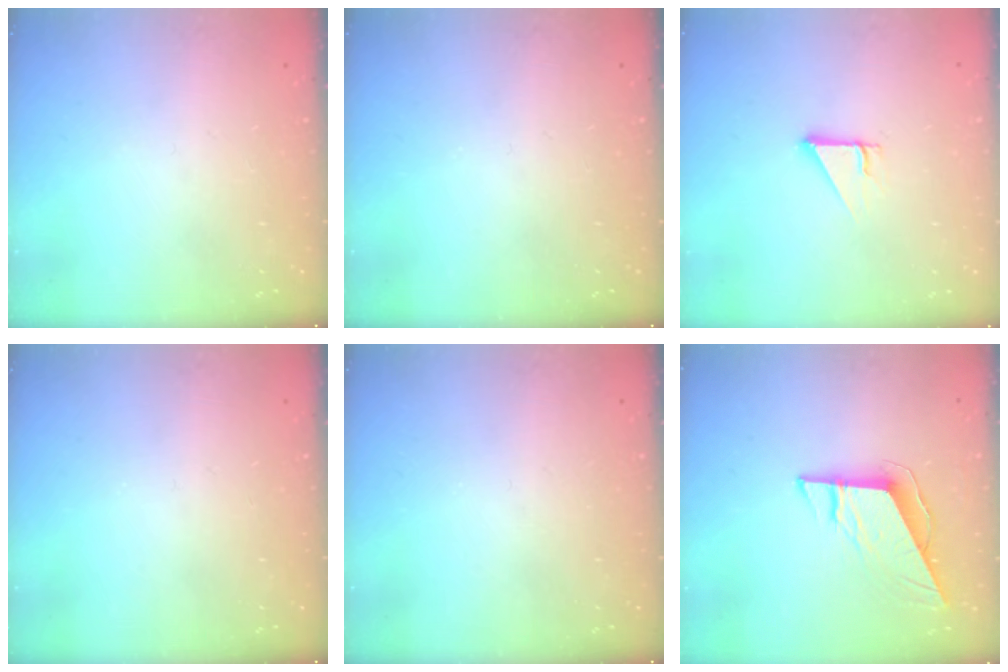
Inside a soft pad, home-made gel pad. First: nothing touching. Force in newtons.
{"total": 0.0}
{"total": 2.5, "press": 2.5, "slide": 0.2}
{"total": 0.0}
{"total": 0.0}
{"total": 9.0, "press": 9.0, "slide": 1.0}